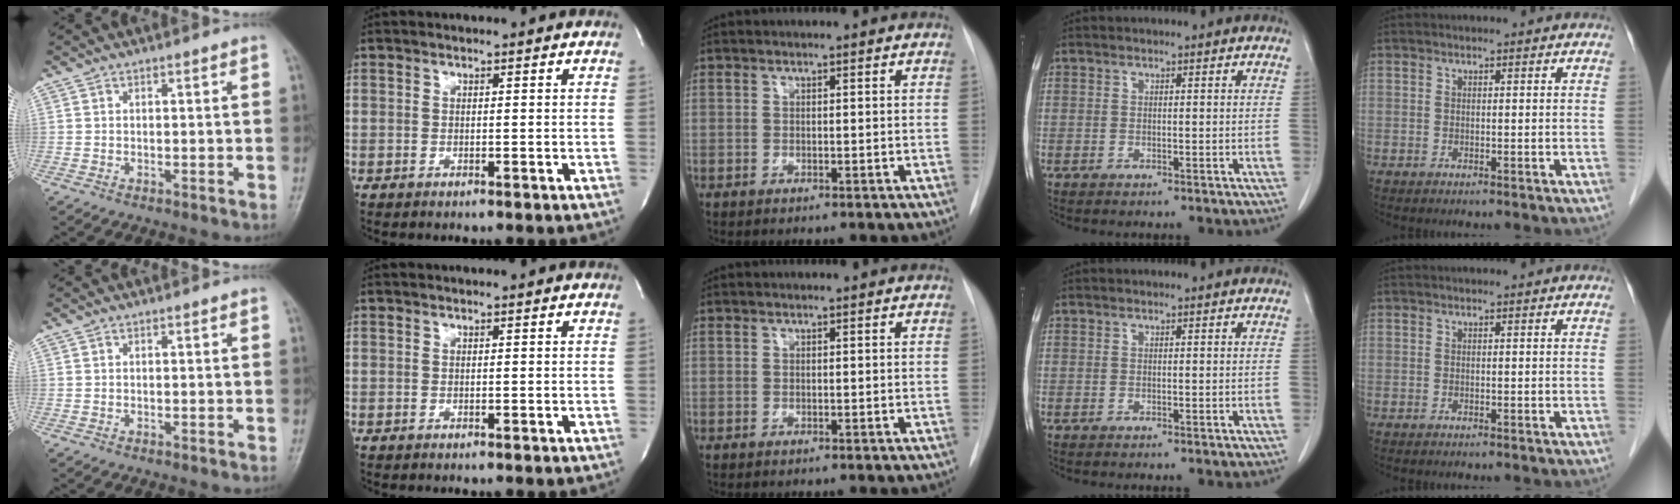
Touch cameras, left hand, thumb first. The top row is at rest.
{}